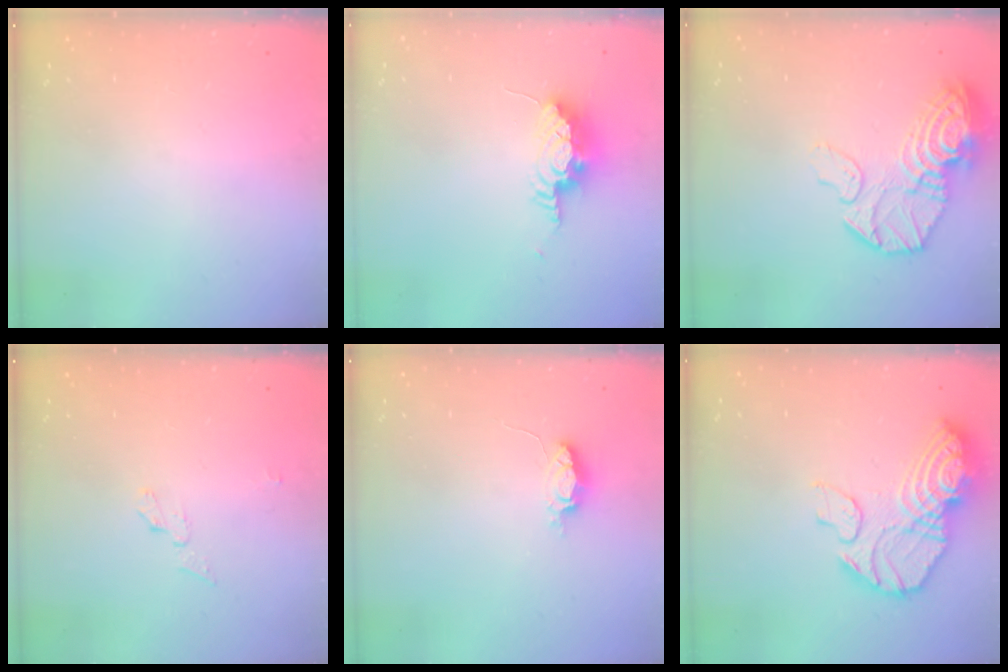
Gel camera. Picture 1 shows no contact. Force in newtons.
{"total": 15.3, "press": 10.5, "slide": 11.1}
{"total": 17.4, "press": 16.7, "slide": 5.1}
{"total": 3.8, "press": 3.8, "slide": 0.3}
{"total": 4.7, "press": 4.7, "slide": 0.4}
{"total": 17.8, "press": 17.3, "slide": 4.0}